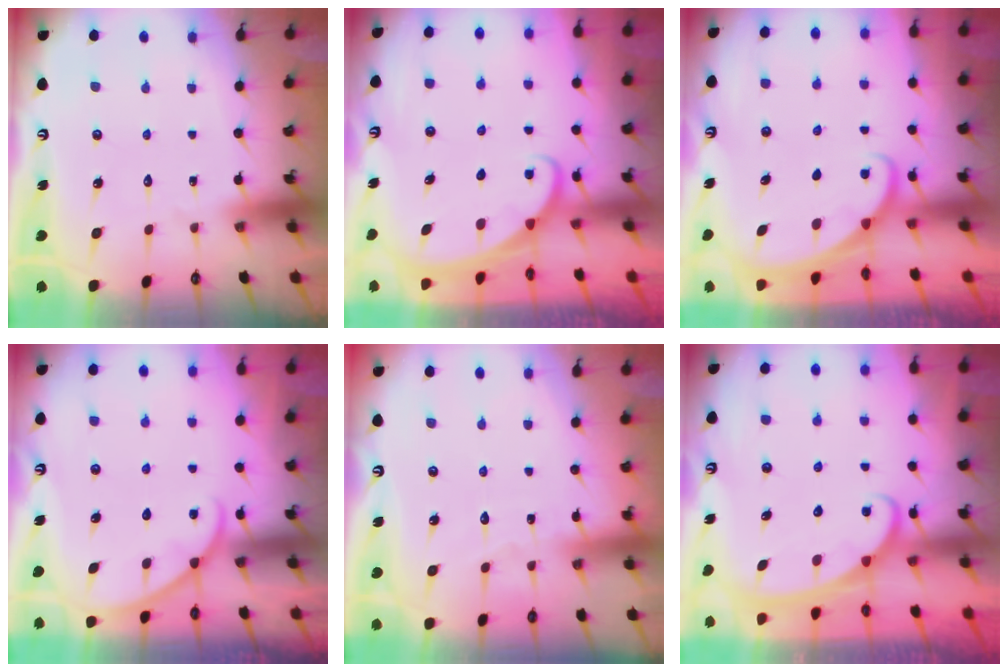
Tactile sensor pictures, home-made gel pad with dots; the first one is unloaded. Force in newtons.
{"total": 1.8, "press": 1.8, "slide": 0.1}
{"total": 1.2, "press": 1.2, "slide": 0.0}
{"total": 2.9, "press": 2.9, "slide": 0.4}
{"total": 4.0, "press": 4.0, "slide": 0.5}
{"total": 2.3, "press": 2.3, "slide": 0.4}